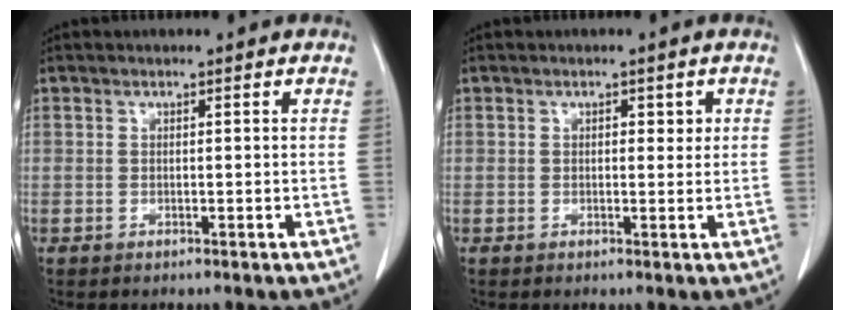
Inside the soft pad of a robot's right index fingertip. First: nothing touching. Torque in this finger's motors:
{"motor_torque": [-0.08, -0.02, 0.02, -0.01]}